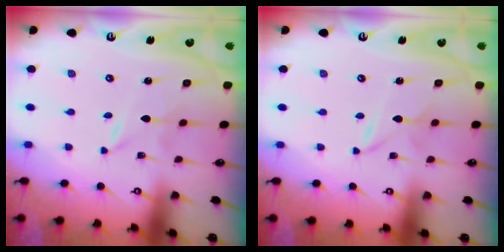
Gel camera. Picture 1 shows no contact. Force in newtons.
{"total": 1.8, "press": 1.8, "slide": 0.2}